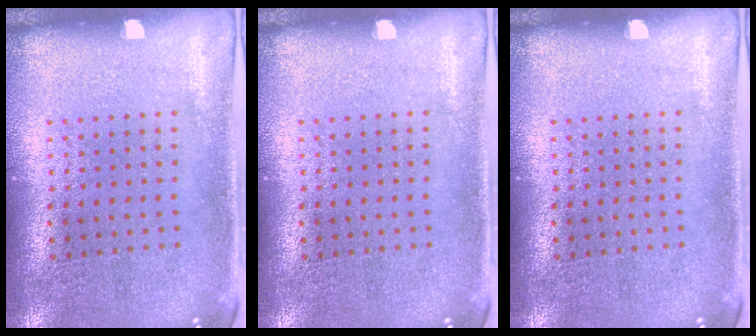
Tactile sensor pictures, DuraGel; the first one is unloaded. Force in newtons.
{"total": 0.0}
{"total": 0.0}